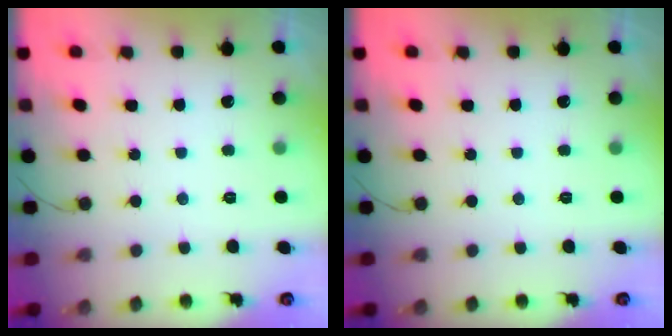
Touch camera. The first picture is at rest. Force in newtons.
{"total": 0.0}